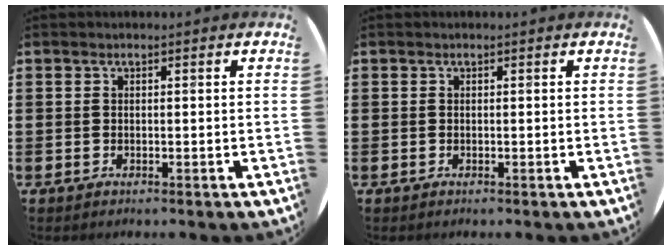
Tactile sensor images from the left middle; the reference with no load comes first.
{"total": 0.0}